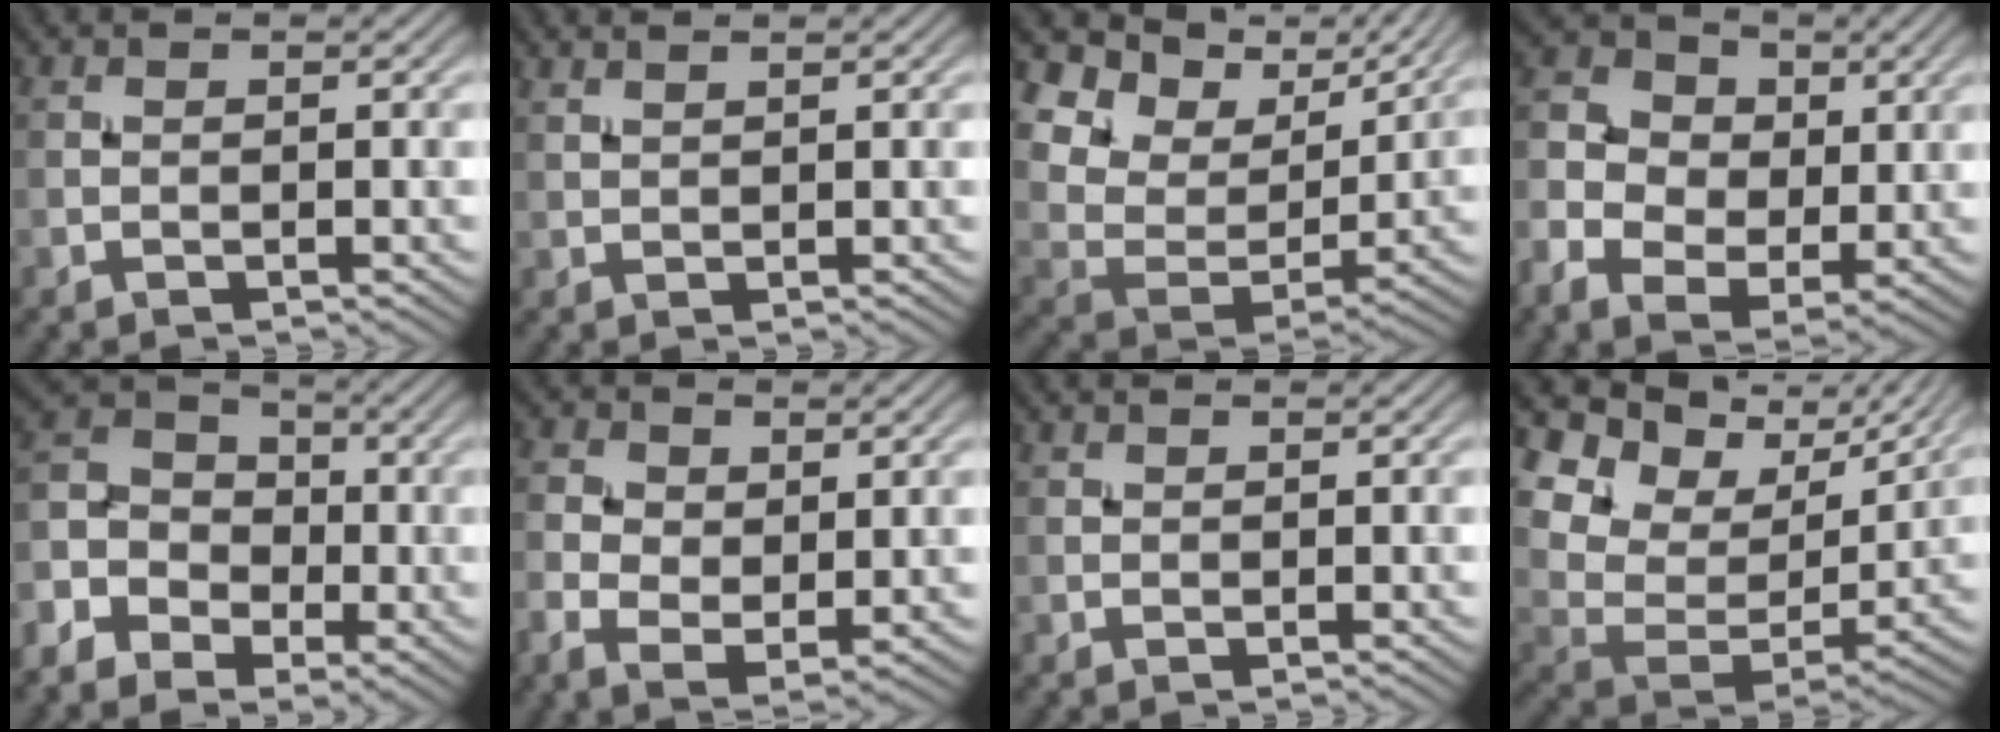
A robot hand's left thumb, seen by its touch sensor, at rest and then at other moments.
{"total": 1.5, "force": [1.3, 0.2, 0.7], "torque": [-0.015, 0.003, 0.021]}
{"total": 13.0, "force": [8.6, 7.1, 6.8], "torque": [-0.189, 0.009, 0.144]}
{"total": 8.8, "force": [-0.1, 6.9, 5.6], "torque": [-0.134, 0.003, -0.008]}
{"total": 8.2, "force": [-3.8, 6.2, 3.9], "torque": [-0.095, -0.018, -0.084]}
{"total": 5.7, "force": [0.4, 3.7, 4.3], "torque": [-0.100, -0.005, 0.009]}
{"total": 0.6, "force": [0.5, 0.3, 0.1], "torque": [-0.003, 0.000, 0.013]}
{"total": 15.4, "force": [9.6, 8.8, 8.1], "torque": [-0.201, 0.009, 0.179]}